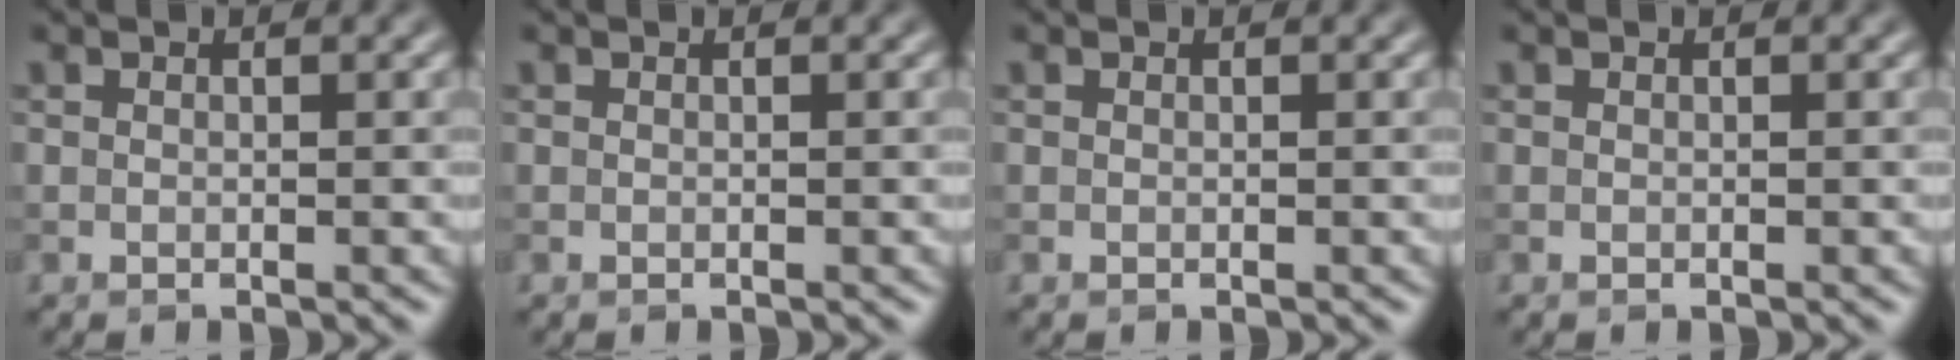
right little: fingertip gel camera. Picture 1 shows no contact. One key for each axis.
{"total": 0.0}
{"total": 0.0}
{"total": 0.0}